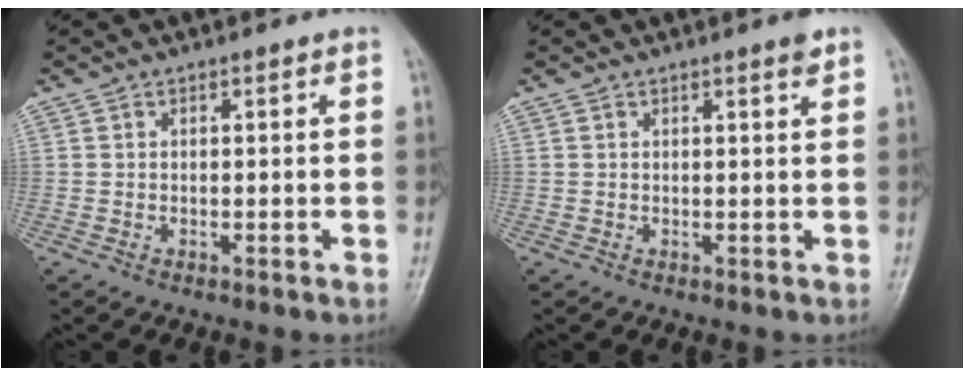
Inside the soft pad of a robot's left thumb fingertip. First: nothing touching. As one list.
[{"total": 1.4, "force": [1.0, 0.1, 1.0], "torque": [-0.013, -0.005, 0.013]}]